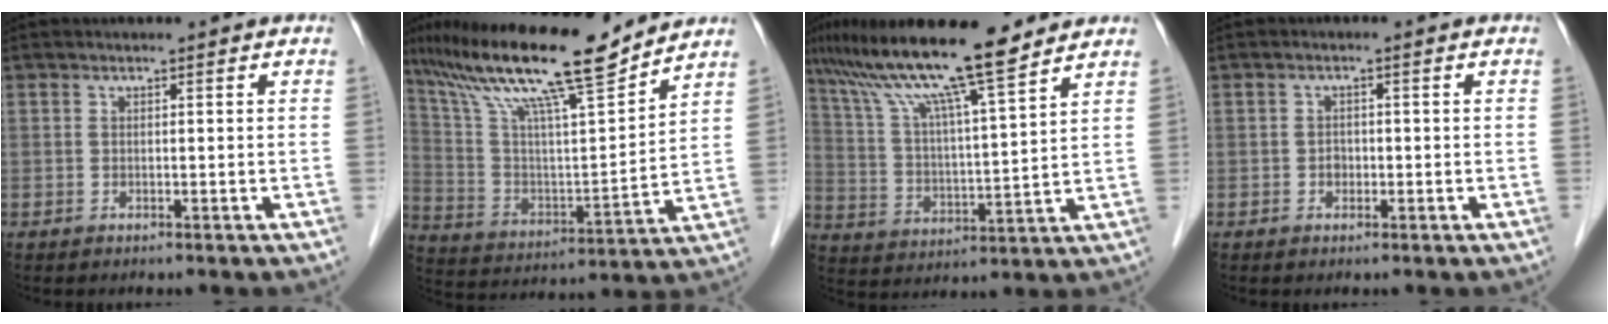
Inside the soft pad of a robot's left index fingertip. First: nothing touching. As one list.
[{"total": 20.4, "force": [16.3, 1.1, 12.2], "torque": [-0.221, 0.015, 0.288]}, {"total": 16.9, "force": [13.3, 0.6, 10.4], "torque": [-0.188, 0.025, 0.229]}, {"total": 1.3, "force": [-0.4, 1.0, 0.7], "torque": [-0.010, 0.004, -0.006]}]